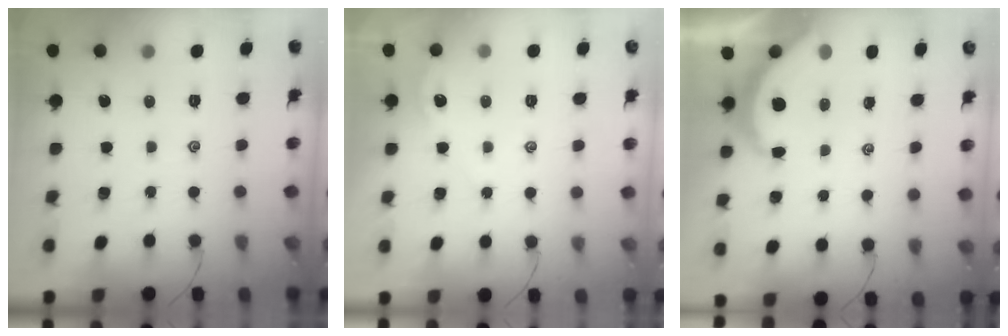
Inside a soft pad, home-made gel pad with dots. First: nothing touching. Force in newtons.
{"total": 0.6, "press": 0.5, "slide": 0.3}
{"total": 5.5, "press": 5.5, "slide": 0.3}